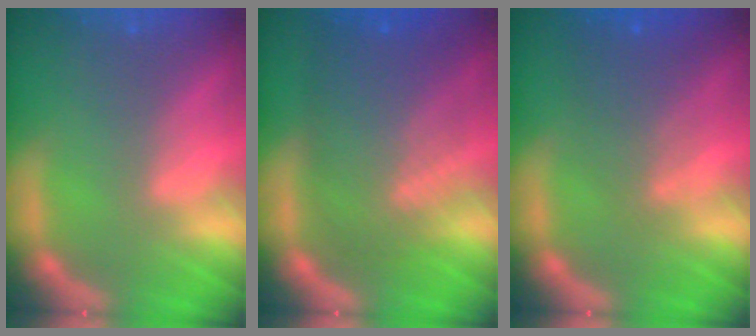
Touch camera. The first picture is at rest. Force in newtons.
{"total": 8.5}
{"total": 4.1}